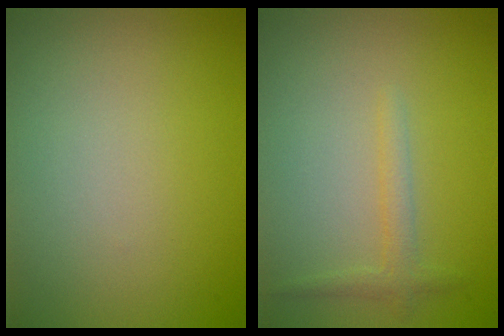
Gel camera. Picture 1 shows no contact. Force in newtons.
{"total": 1.5, "press": 1.5, "slide": 0.2}